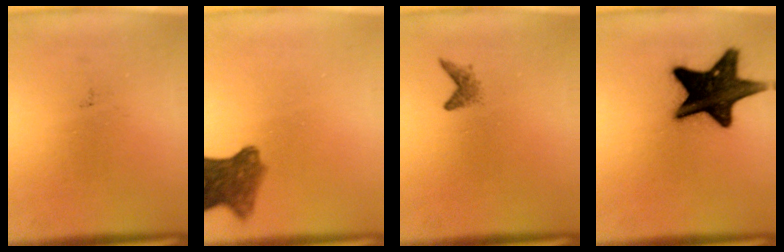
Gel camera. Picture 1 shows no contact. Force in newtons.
{"total": 6.7}
{"total": 1.2}
{"total": 18.3}